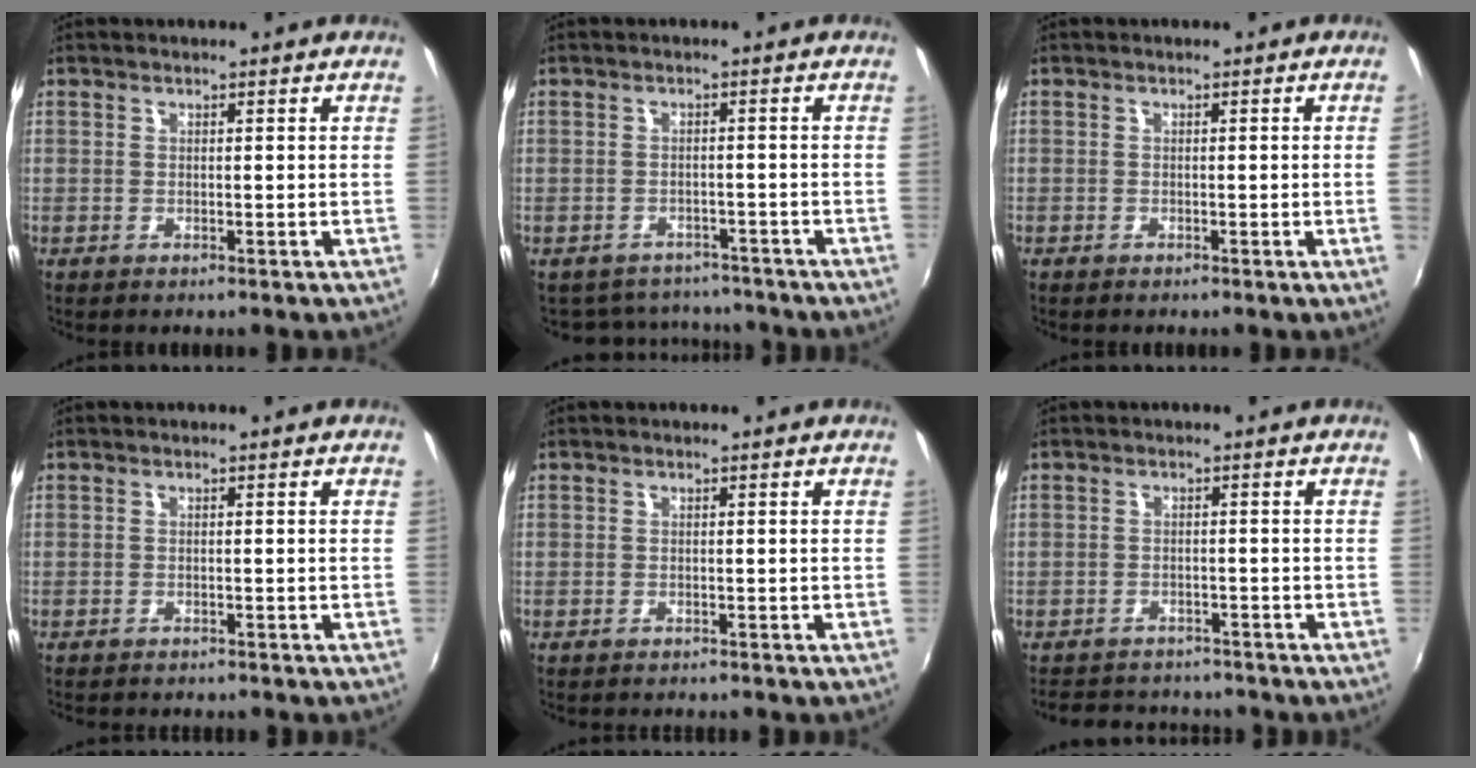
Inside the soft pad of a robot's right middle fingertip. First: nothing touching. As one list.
[{"total": 8.8, "force": [-7.9, 3.6, 1.6], "torque": [-0.044, 0.006, -0.106]}, {"total": 0.9, "force": [-0.1, -0.6, 0.7], "torque": [-0.006, -0.005, -0.003]}, {"total": 2.9, "force": [-2.7, 0.7, 0.9], "torque": [-0.025, -0.013, -0.041]}, {"total": 1.4, "force": [-1.4, 0.4, 0.2], "torque": [-0.009, -0.009, -0.021]}, {"total": 8.3, "force": [-7.2, 3.7, 1.8], "torque": [-0.051, 0.017, -0.105]}]